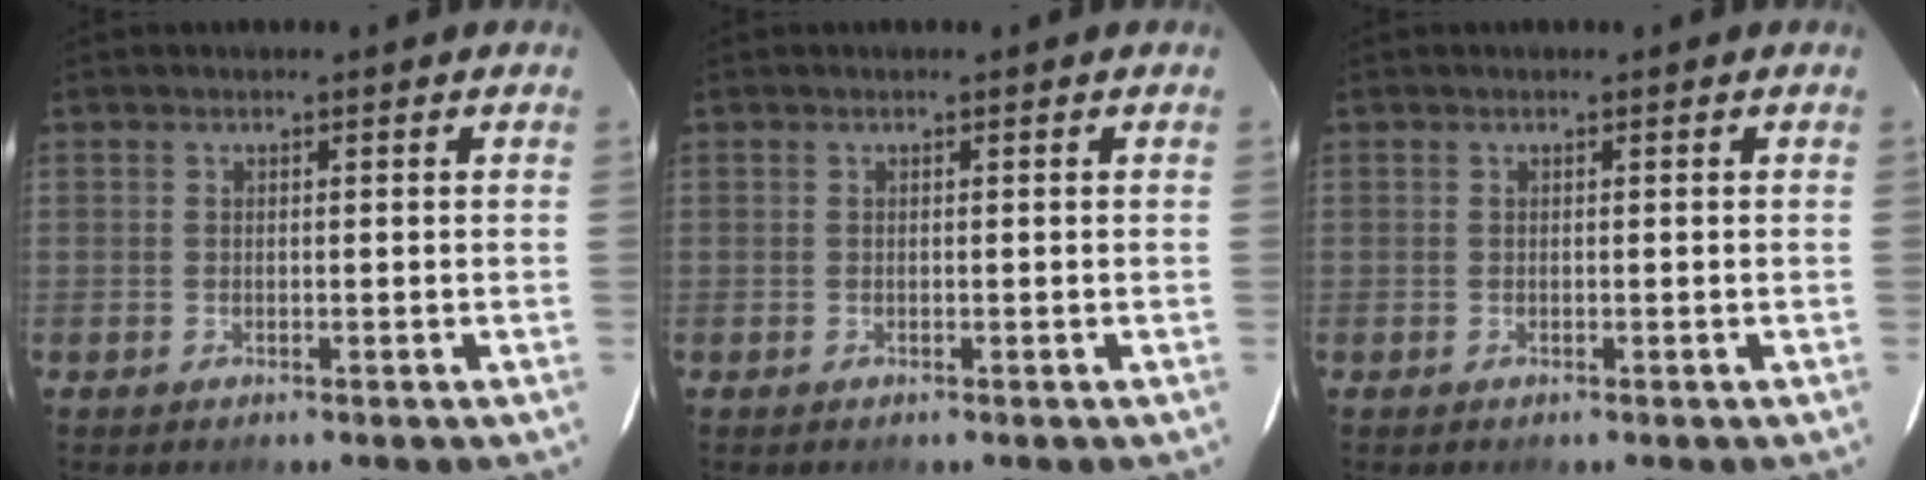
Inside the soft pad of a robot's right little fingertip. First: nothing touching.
{"total": 0.0}
{"total": 0.0}